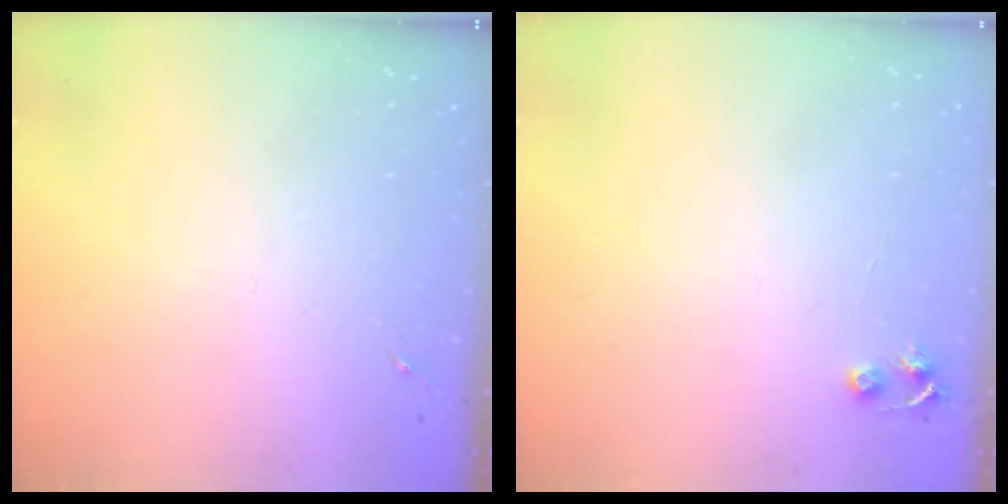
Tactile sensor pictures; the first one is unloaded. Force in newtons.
{"total": 4.8, "press": 4.8, "slide": 0.6}